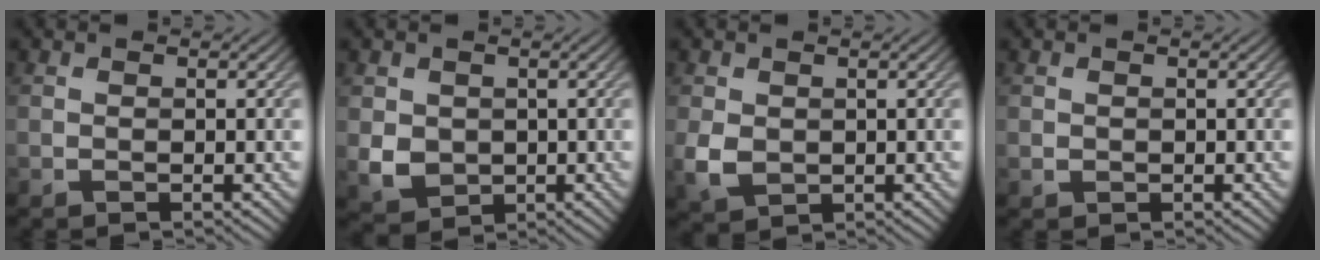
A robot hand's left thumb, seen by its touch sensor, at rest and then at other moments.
{"total": 3.9, "force": [0.3, 3.5, 1.7], "torque": [-0.050, -0.011, 0.007]}
{"total": 3.7, "force": [0.1, 3.0, 2.2], "torque": [-0.059, -0.006, 0.005]}
{"total": 0.6, "force": [0.1, 0.6, 0.1], "torque": [-0.004, -0.005, 0.004]}